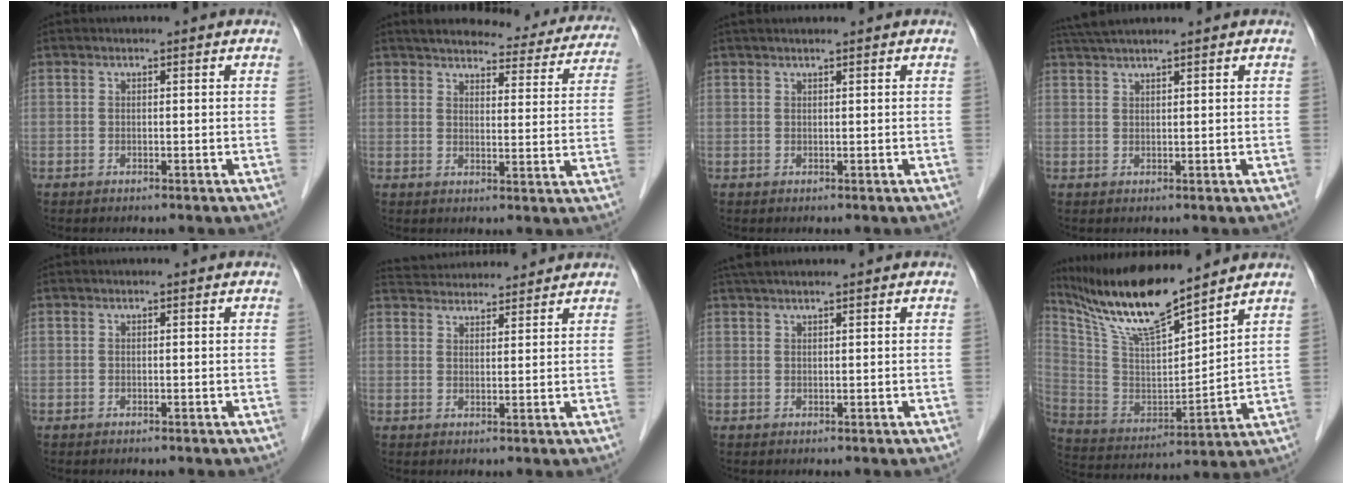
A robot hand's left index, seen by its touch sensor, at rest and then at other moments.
{"total": 17.5, "force": [15.9, 4.7, 5.7], "torque": [-0.049, -0.006, 0.174]}
{"total": 2.9, "force": [2.5, -0.1, 1.6], "torque": [-0.018, 0.028, 0.043]}
{"total": 5.0, "force": [4.3, -0.5, 2.5], "torque": [-0.046, 0.031, 0.083]}
{"total": 0.0}
{"total": 9.6, "force": [9.3, 1.5, 2.0], "torque": [-0.035, 0.034, 0.139]}
{"total": 4.7, "force": [4.0, 0.1, 2.4], "torque": [-0.036, 0.033, 0.072]}
{"total": 15.1, "force": [13.1, 0.8, 7.6], "torque": [-0.156, -0.005, 0.253]}